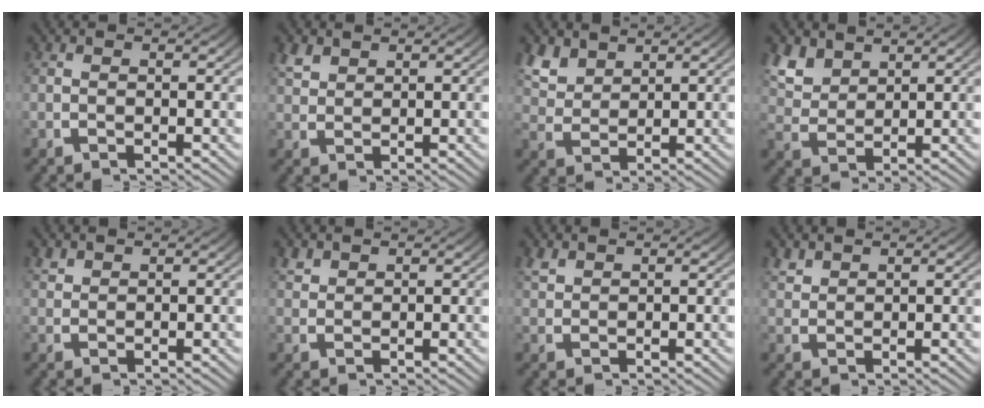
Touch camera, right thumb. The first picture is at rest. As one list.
[{"total": 2.1, "force": [1.7, 0.9, 0.7], "torque": [-0.013, 0.002, 0.040]}, {"total": 3.6, "force": [2.6, 1.9, 1.7], "torque": [-0.046, -0.003, 0.058]}, {"total": 4.2, "force": [2.6, 2.4, 2.2], "torque": [-0.059, -0.007, 0.060]}, {"total": 1.3, "force": [1.2, 0.3, 0.2], "torque": [-0.001, 0.002, 0.030]}, {"total": 1.6, "force": [1.4, 0.6, 0.3], "torque": [-0.003, 0.001, 0.033]}, {"total": 1.5, "force": [1.4, 0.4, 0.4], "torque": [-0.007, 0.004, 0.034]}, {"total": 1.7, "force": [1.6, 0.5, 0.4], "torque": [-0.006, 0.002, 0.039]}]